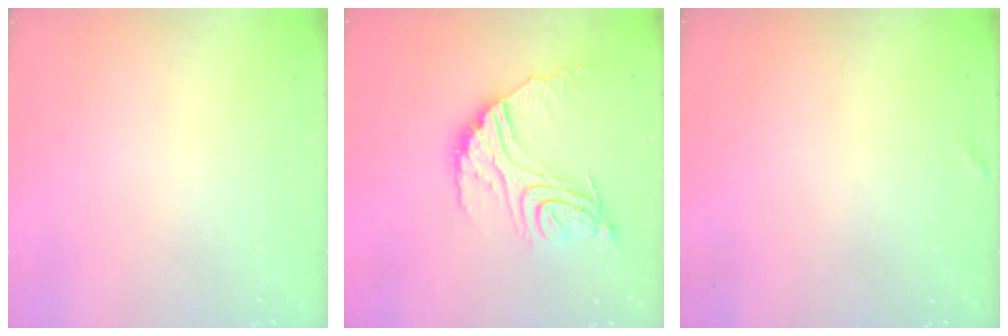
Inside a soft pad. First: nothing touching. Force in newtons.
{"total": 17.3, "press": 17.2, "slide": 1.5}
{"total": 4.1, "press": 4.1, "slide": 0.1}